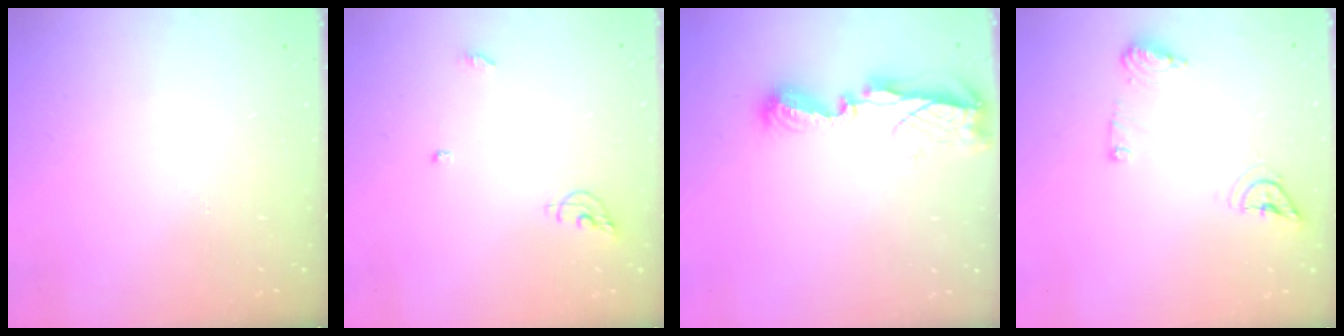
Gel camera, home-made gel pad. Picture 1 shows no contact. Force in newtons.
{"total": 6.3, "press": 6.2, "slide": 0.6}
{"total": 8.5, "press": 8.5, "slide": 0.3}
{"total": 8.5, "press": 8.5, "slide": 0.1}